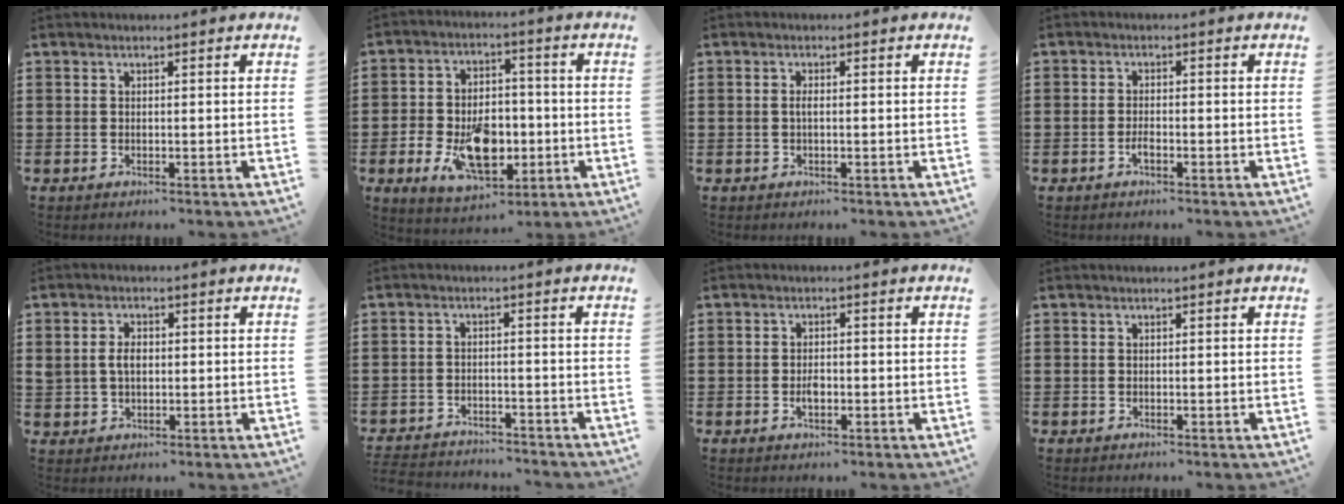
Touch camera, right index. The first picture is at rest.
{"total": 10.6, "force": [-3.0, 6.6, 7.7], "torque": [-0.137, 0.005, -0.050]}
{"total": 1.1, "force": [-0.2, 0.2, 1.0], "torque": [-0.020, -0.001, -0.003]}
{"total": 1.7, "force": [-0.9, 0.6, 1.3], "torque": [-0.026, -0.002, -0.016]}
{"total": 3.1, "force": [0.3, 2.1, 2.3], "torque": [-0.057, 0.007, 0.002]}
{"total": 3.0, "force": [-3.0, 0.2, -0.1], "torque": [-0.006, 0.000, -0.064]}
{"total": 2.0, "force": [-0.5, 1.1, 1.6], "torque": [-0.030, 0.003, -0.010]}
{"total": 0.0}